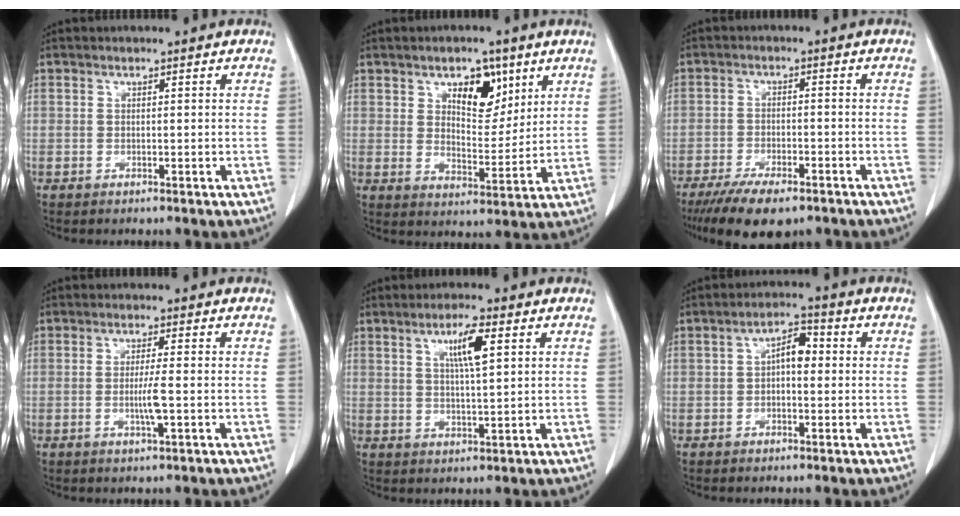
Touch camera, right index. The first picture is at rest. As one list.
[{"total": 7.8, "force": [4.2, 3.9, 5.3], "torque": [-0.078, 0.003, 0.070]}, {"total": 9.7, "force": [-7.1, 3.2, 5.9], "torque": [-0.091, -0.012, -0.110]}, {"total": 3.4, "force": [-0.7, -0.2, 3.3], "torque": [-0.065, -0.006, -0.013]}, {"total": 5.6, "force": [2.2, 0.5, 5.1], "torque": [-0.090, 0.000, 0.038]}, {"total": 4.8, "force": [0.1, 2.1, 4.3], "torque": [-0.075, 0.024, -0.002]}]